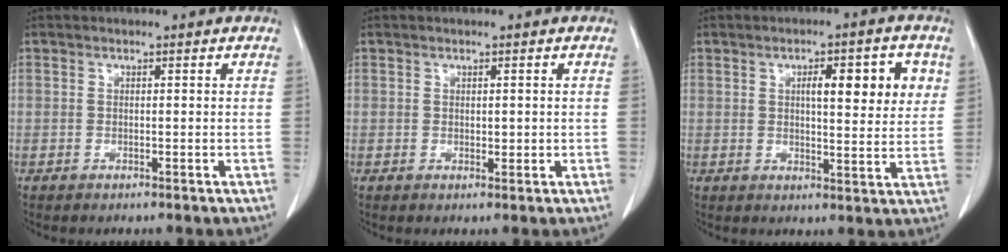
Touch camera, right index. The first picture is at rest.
{"total": 1.1, "force": [0.1, 0.6, 0.9], "torque": [-0.010, -0.002, 0.003]}
{"total": 8.8, "force": [2.9, 2.2, 8.0], "torque": [-0.110, 0.008, 0.040]}